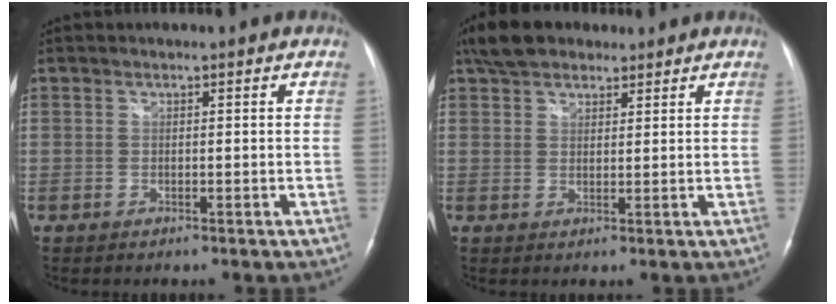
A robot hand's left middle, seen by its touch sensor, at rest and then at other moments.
{"total": 7.5, "force": [5.8, 3.4, 3.1], "torque": [-0.060, 0.027, 0.107]}